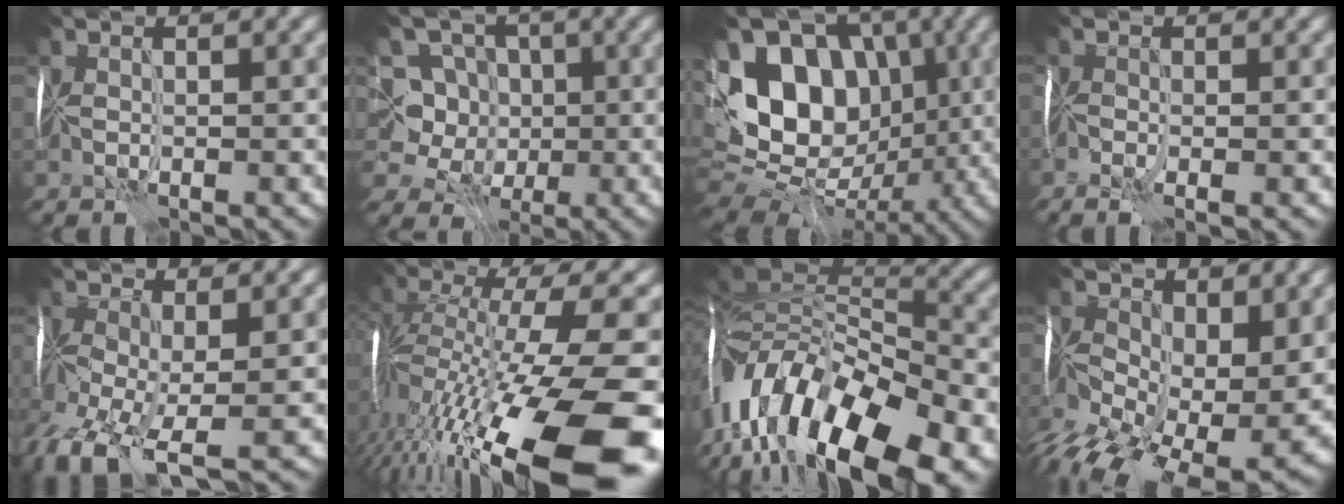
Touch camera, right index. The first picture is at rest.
{"total": 6.0, "force": [1.2, 5.7, 1.2], "torque": [-0.018, 0.026, -0.017]}
{"total": 13.8, "force": [1.8, 11.2, 7.9], "torque": [-0.126, 0.026, 0.026]}
{"total": 2.9, "force": [-1.4, 1.2, 2.3], "torque": [-0.041, -0.003, -0.017]}
{"total": 8.6, "force": [-3.9, 4.0, 6.5], "torque": [-0.161, -0.021, -0.073]}
{"total": 15.8, "force": [-6.6, 4.2, 13.8], "torque": [-0.243, 0.004, -0.111]}
{"total": 17.5, "force": [-7.9, 7.8, 13.5], "torque": [-0.262, 0.010, -0.135]}
{"total": 15.8, "force": [-4.0, 9.7, 11.8], "torque": [-0.234, -0.030, -0.037]}